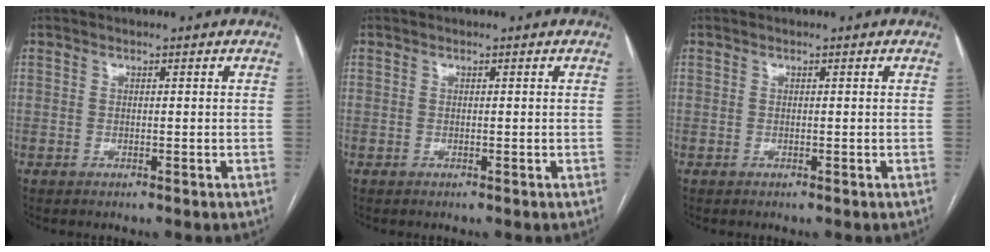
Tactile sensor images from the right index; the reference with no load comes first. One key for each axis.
{"total": 0.0}
{"total": 0.0}